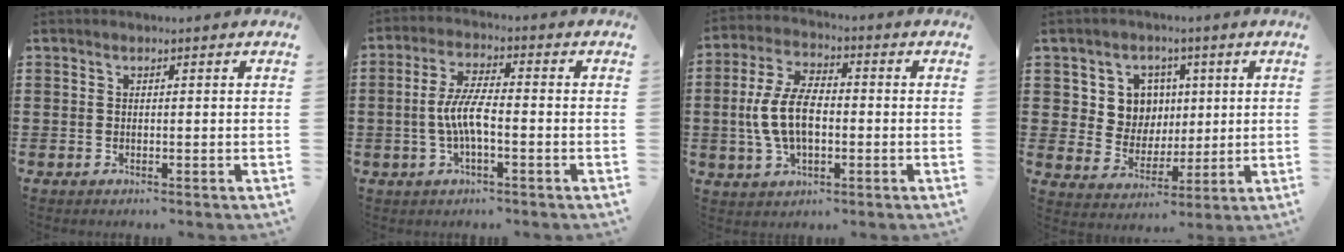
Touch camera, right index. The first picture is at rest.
{"total": 5.9, "force": [-1.2, 1.5, 5.6], "torque": [-0.126, -0.004, -0.031]}
{"total": 9.0, "force": [-0.9, 4.6, 7.6], "torque": [-0.177, -0.001, -0.024]}
{"total": 7.4, "force": [2.3, 6.6, 2.3], "torque": [-0.073, 0.011, 0.044]}